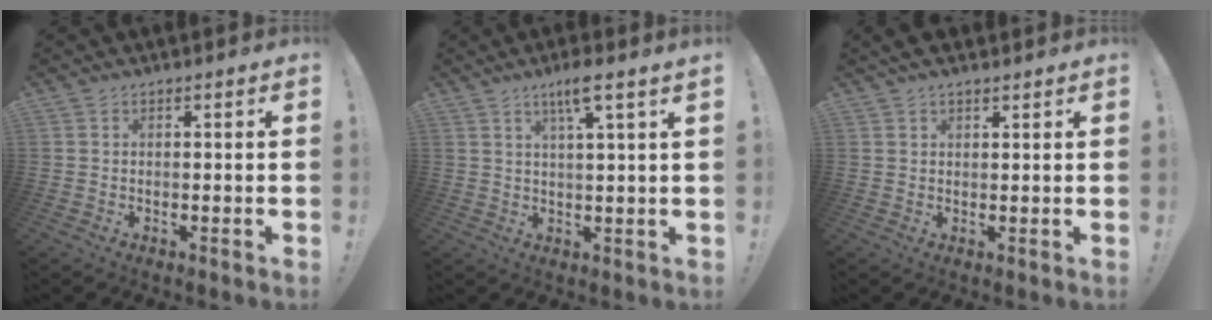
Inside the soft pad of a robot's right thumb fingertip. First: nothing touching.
{"total": 6.0, "force": [3.4, -0.1, 4.9], "torque": [-0.085, -0.008, 0.052]}
{"total": 2.8, "force": [2.4, 1.1, 1.1], "torque": [-0.006, -0.013, 0.042]}